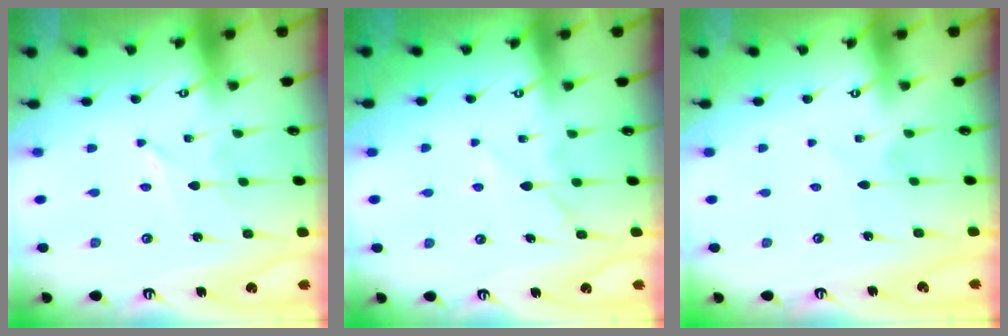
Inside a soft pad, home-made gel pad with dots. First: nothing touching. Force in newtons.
{"total": 6.2, "press": 6.1, "slide": 0.5}
{"total": 3.3, "press": 3.3, "slide": 0.4}